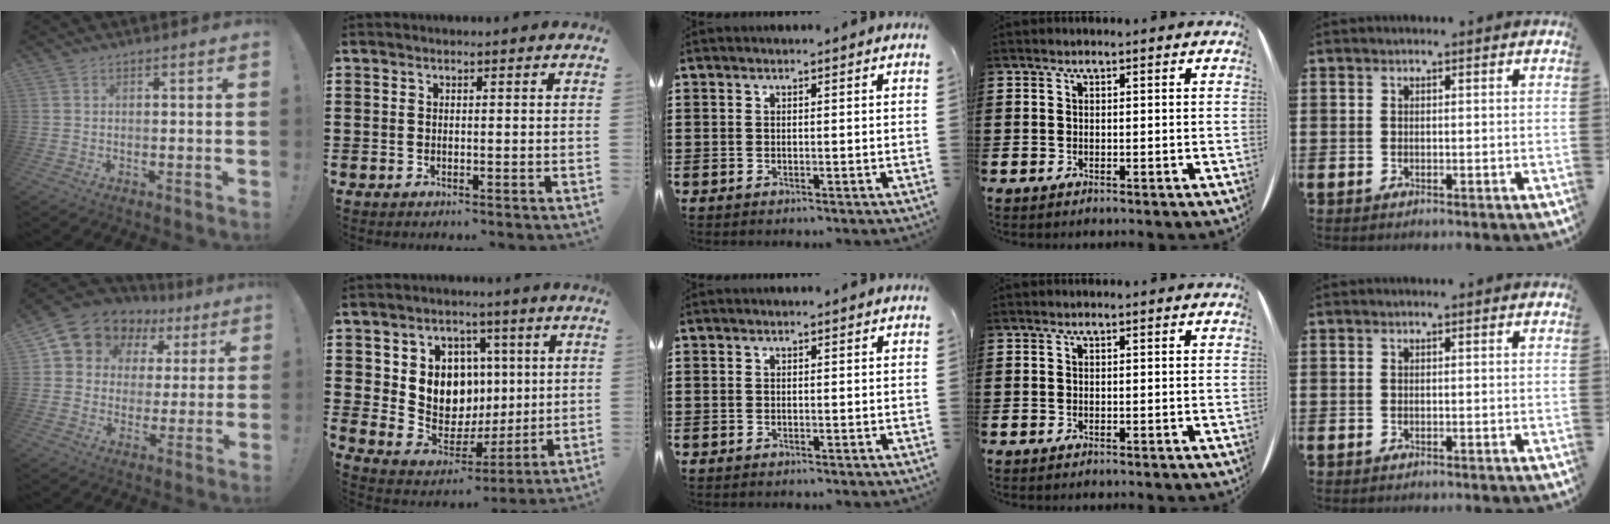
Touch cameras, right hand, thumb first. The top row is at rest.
{"thumb": {"total": 8.4, "force": [4.4, 6.9, 1.9], "torque": [-0.032, -0.042, 0.085]}, "index": {"total": 8.9, "force": [2.4, 8.0, 3.0], "torque": [-0.071, -0.019, 0.047]}, "middle": {"total": 0.6, "force": [-0.6, 0.2, 0.0], "torque": [-0.001, 0.002, -0.013]}}